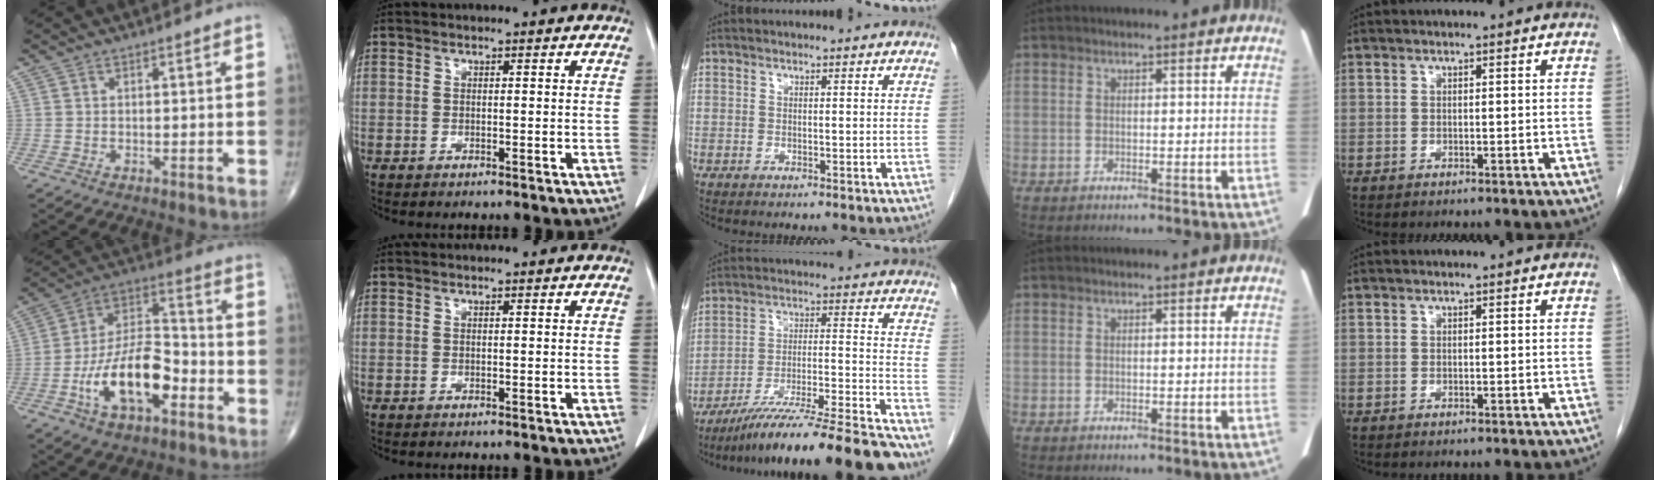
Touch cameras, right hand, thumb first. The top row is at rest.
{"thumb": {"total": 16.8, "force": [-6.3, 8.2, 13.3], "torque": [-0.222, 0.044, -0.112]}, "middle": {"total": 20.0, "force": [-17.6, -1.5, 9.3], "torque": [-0.127, -0.009, -0.286]}}